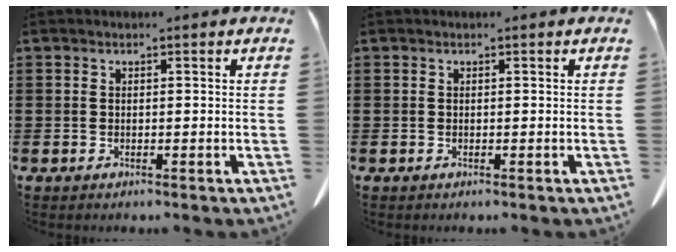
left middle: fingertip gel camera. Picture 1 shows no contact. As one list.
[{"total": 0.0}]